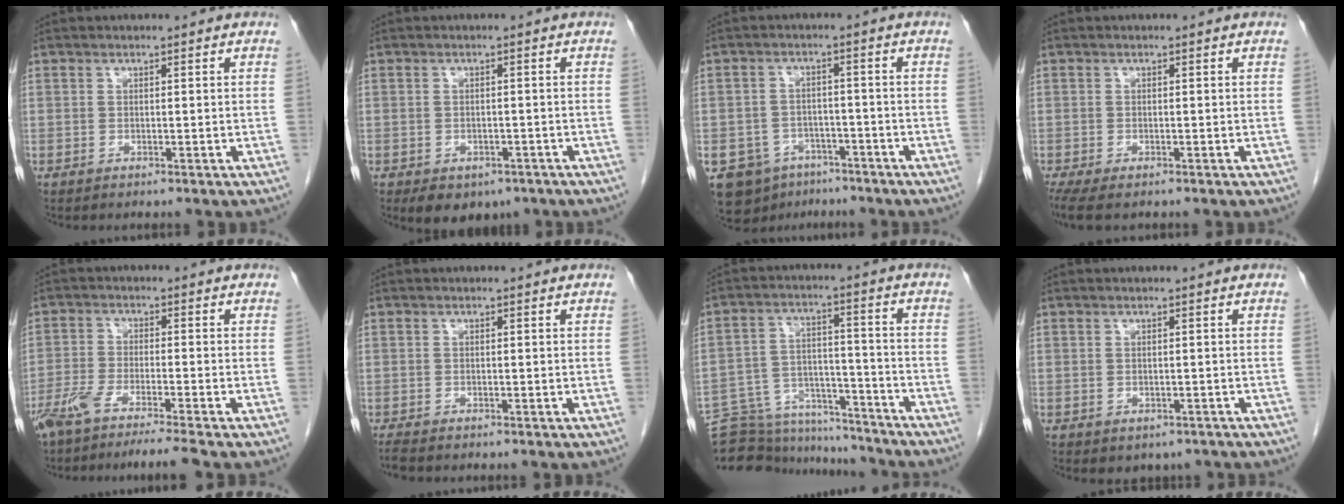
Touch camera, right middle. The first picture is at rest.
{"total": 6.0, "force": [-3.9, 3.9, 2.5], "torque": [-0.027, 0.004, -0.046]}
{"total": 8.5, "force": [-5.3, 6.2, 2.3], "torque": [-0.048, 0.009, -0.075]}
{"total": 5.6, "force": [-4.0, 2.1, 3.2], "torque": [-0.064, -0.016, -0.066]}
{"total": 9.0, "force": [-7.2, -0.8, 5.3], "torque": [-0.085, -0.021, -0.120]}
{"total": 1.9, "force": [-1.6, 0.5, 0.9], "torque": [-0.023, -0.007, -0.026]}
{"total": 17.1, "force": [-16.1, 4.5, 3.8], "torque": [-0.077, 0.031, -0.243]}
{"total": 2.7, "force": [-1.9, 1.8, 0.8], "torque": [-0.003, 0.002, -0.019]}